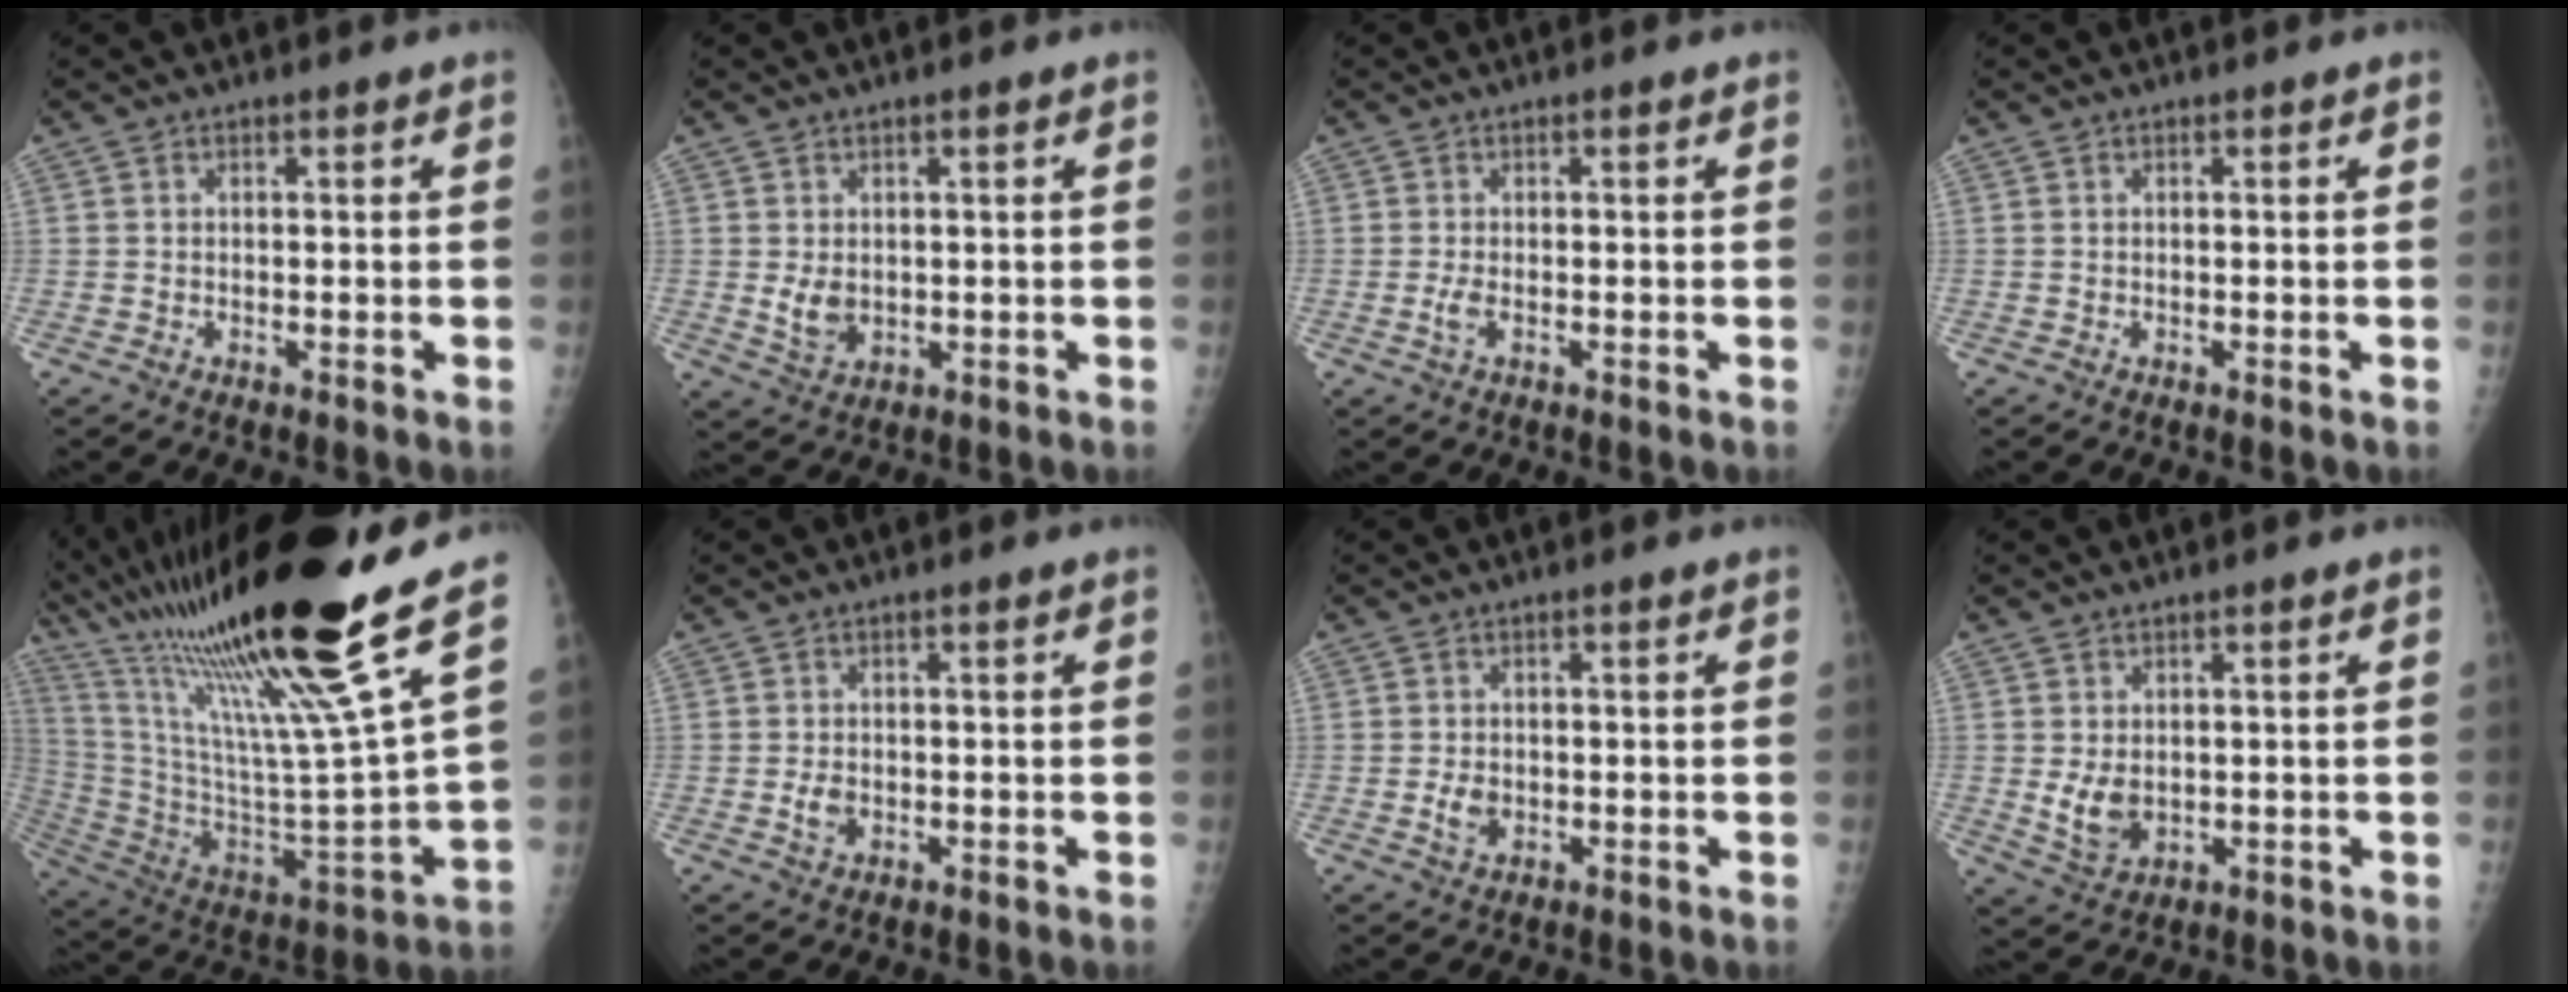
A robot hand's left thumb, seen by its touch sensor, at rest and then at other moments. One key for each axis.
{"total": 4.1, "fx": 0.4, "fy": 2.8, "fz": 3.0, "tx": -0.037, "ty": -0.011, "tz": 0.017}
{"total": 1.9, "fx": -0.2, "fy": 0.6, "fz": 1.8, "tx": -0.042, "ty": 0.000, "tz": -0.003}
{"total": 0.0}
{"total": 34.9, "fx": 23.5, "fy": 3.1, "fz": 25.6, "tx": -0.457, "ty": -0.101, "tz": 0.402}
{"total": 2.2, "fx": -0.4, "fy": 1.5, "fz": 1.6, "tx": -0.026, "ty": 0.001, "tz": -0.006}
{"total": 2.5, "fx": -0.4, "fy": 1.8, "fz": 1.7, "tx": -0.027, "ty": 0.001, "tz": -0.006}
{"total": 5.1, "fx": 0.4, "fy": 3.4, "fz": 3.8, "tx": -0.054, "ty": -0.012, "tz": 0.021}